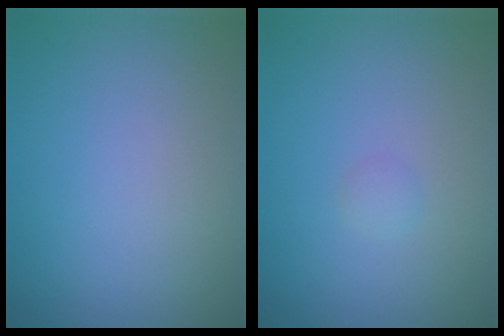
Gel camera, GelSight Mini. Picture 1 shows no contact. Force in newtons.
{"total": 0.6, "press": 0.6, "slide": 0.0}